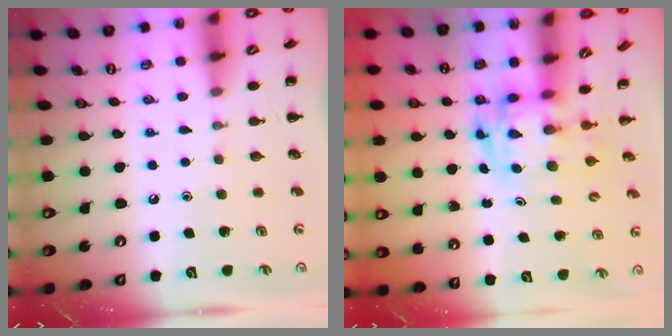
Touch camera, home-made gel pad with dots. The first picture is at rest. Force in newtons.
{"total": 2.8, "press": 2.7, "slide": 0.6}